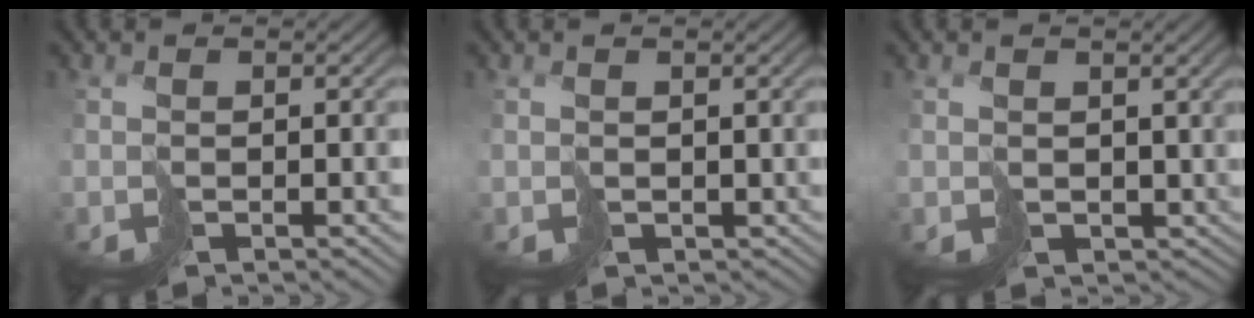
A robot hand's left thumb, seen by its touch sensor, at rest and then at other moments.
{"total": 1.0, "force": [0.0, 1.0, 0.2], "torque": [-0.006, -0.007, 0.007]}
{"total": 2.4, "force": [0.4, 2.1, 1.0], "torque": [-0.025, -0.012, 0.013]}